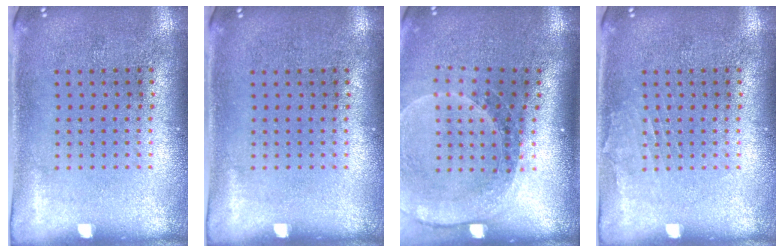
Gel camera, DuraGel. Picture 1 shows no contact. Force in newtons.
{"total": 0.0}
{"total": 1.8, "press": 1.7, "slide": 0.6}
{"total": 0.7, "press": 0.7, "slide": 0.1}